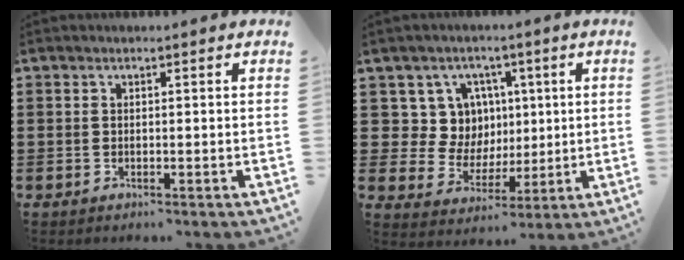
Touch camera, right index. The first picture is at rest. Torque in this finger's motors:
{"motor_torque": [-0.14, 0.16, 0.01, 0.01]}